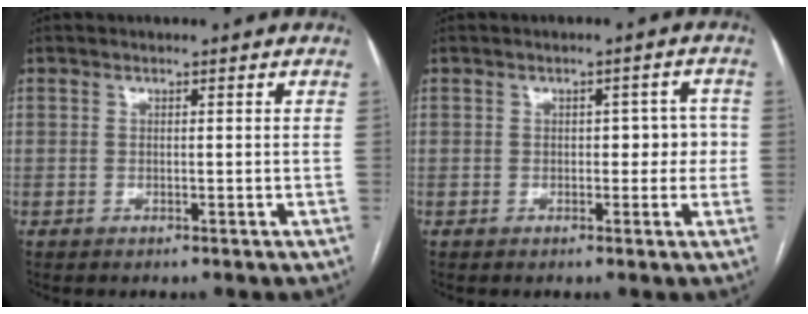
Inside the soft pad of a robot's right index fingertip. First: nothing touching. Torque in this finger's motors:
{"motor_torque": [0.35, -0.15, 0.04, 0.02]}